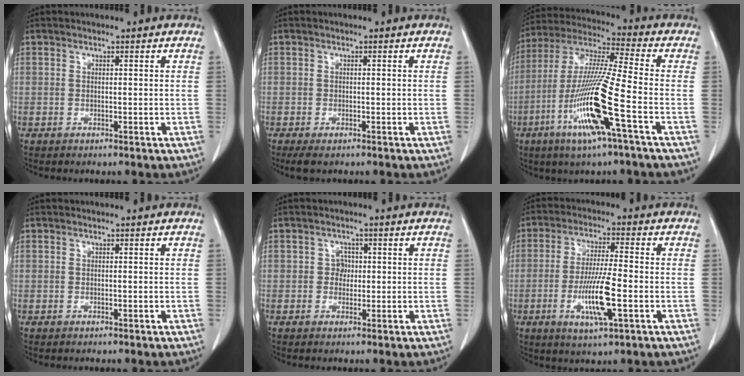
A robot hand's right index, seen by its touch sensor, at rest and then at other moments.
{"total": 2.3, "force": [-1.6, 0.8, 1.5], "torque": [-0.030, -0.007, -0.022]}
{"total": 16.2, "force": [-6.1, -0.3, 15.0], "torque": [-0.312, -0.019, -0.120]}
{"total": 0.0}
{"total": 1.8, "force": [0.1, 1.6, 0.9], "torque": [-0.009, 0.004, -0.002]}
{"total": 9.4, "force": [-2.8, 0.8, 9.0], "torque": [-0.172, -0.012, -0.052]}